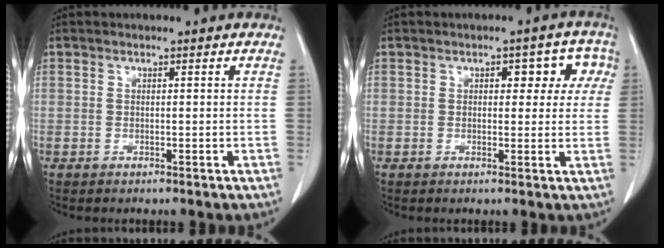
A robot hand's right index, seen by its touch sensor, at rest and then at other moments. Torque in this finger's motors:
{"motor_torque": [0.11, 0.02, 0.04, 0.00]}